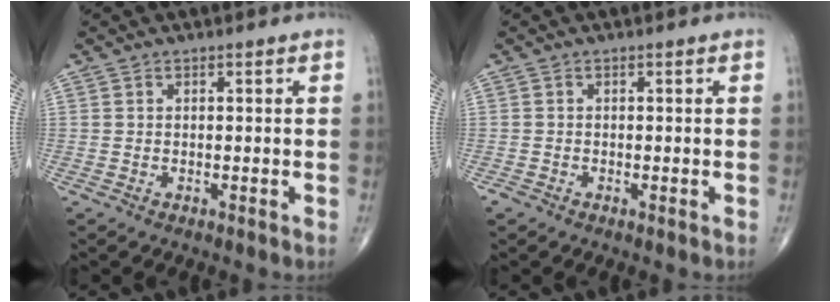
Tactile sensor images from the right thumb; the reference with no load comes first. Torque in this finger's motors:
{"motor_torque": [0.22, 0.03, -0.19, -0.61, 0.01]}